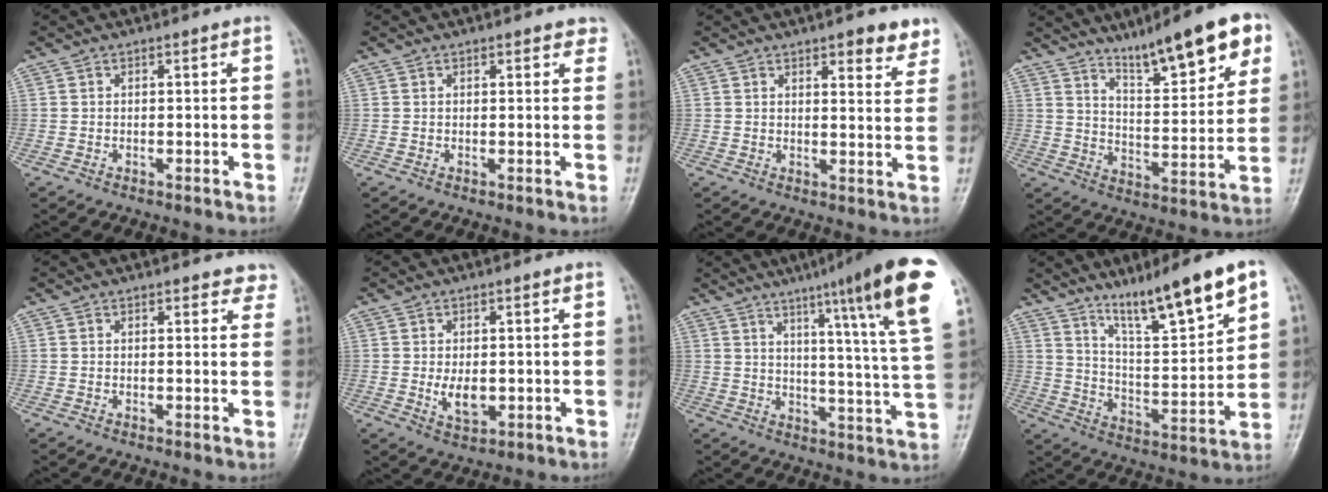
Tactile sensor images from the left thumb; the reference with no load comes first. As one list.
[{"total": 2.4, "force": [1.8, 1.1, 1.1], "torque": [0.012, -0.002, 0.014]}, {"total": 6.4, "force": [4.5, 2.3, 4.0], "torque": [-0.023, -0.023, 0.054]}, {"total": 16.3, "force": [10.4, 4.0, 11.9], "torque": [-0.147, -0.048, 0.166]}, {"total": 3.9, "force": [3.3, 1.7, 1.1], "torque": [0.024, -0.013, 0.024]}, {"total": 4.6, "force": [-0.3, 2.7, 3.7], "torque": [-0.053, -0.008, 0.002]}, {"total": 21.6, "force": [12.1, 1.3, 17.9], "torque": [-0.230, -0.047, 0.157]}, {"total": 16.3, "force": [10.6, 2.6, 12.1], "torque": [-0.182, -0.057, 0.186]}]